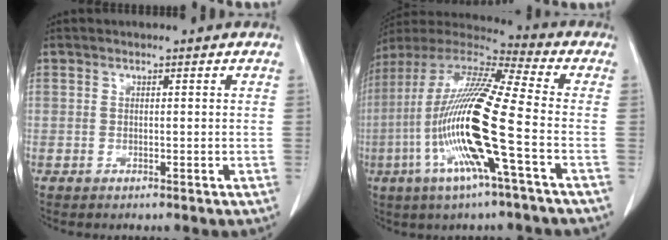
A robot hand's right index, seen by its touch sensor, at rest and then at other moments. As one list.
[{"total": 19.3, "force": [-4.8, 0.6, 18.7], "torque": [-0.384, -0.012, -0.102]}]